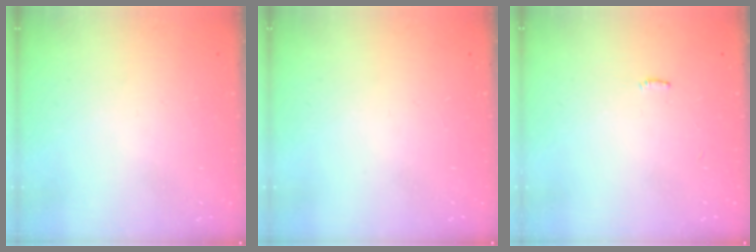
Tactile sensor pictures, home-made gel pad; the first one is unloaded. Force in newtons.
{"total": 0.0}
{"total": 5.5, "press": 5.5, "slide": 0.5}